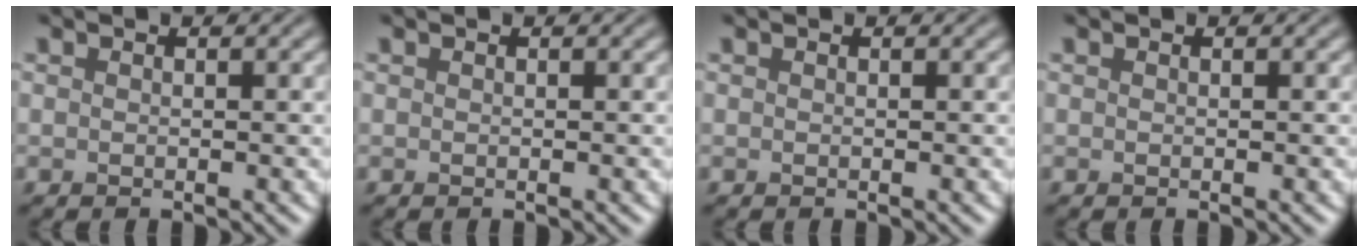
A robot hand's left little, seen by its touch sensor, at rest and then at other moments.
{"total": 0.0}
{"total": 0.0}
{"total": 0.0}